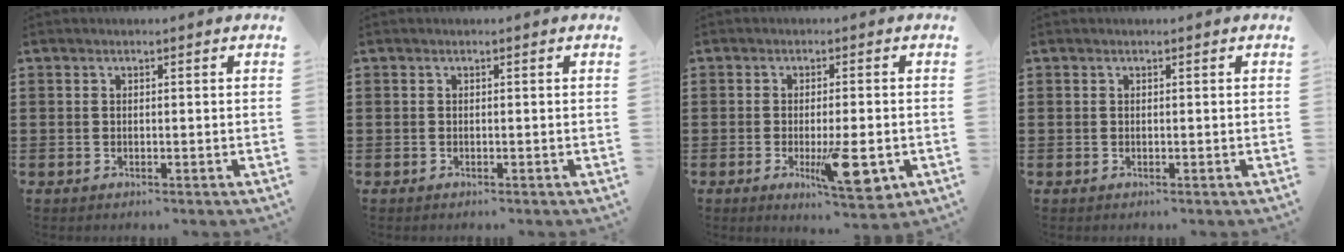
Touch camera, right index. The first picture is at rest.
{"total": 0.0}
{"total": 8.6, "force": [-2.6, 2.1, 7.9], "torque": [-0.143, -0.015, -0.039]}
{"total": 0.0}